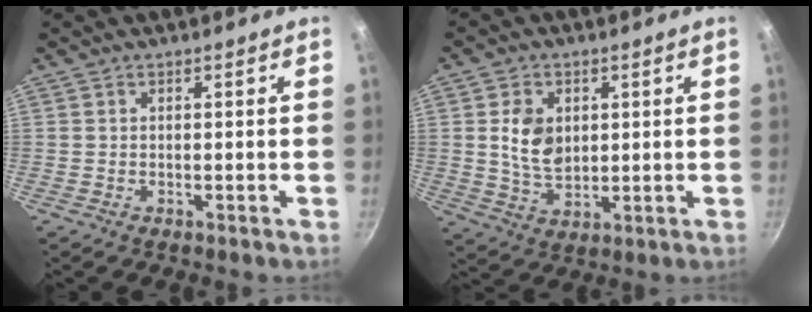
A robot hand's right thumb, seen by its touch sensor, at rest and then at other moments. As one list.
[{"total": 8.3, "force": [1.5, 5.9, 5.6], "torque": [-0.086, -0.015, 0.031]}]